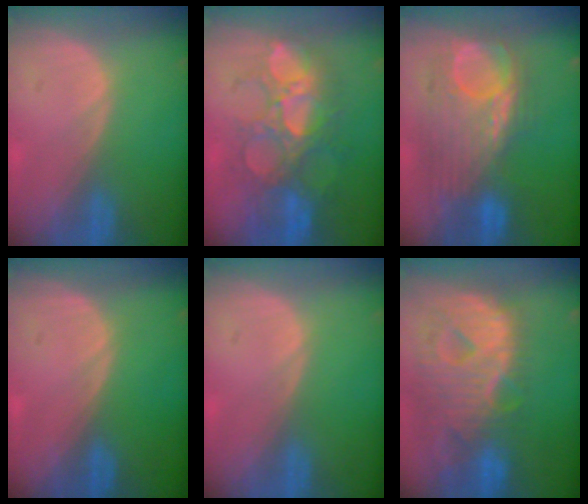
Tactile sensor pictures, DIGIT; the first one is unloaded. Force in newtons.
{"total": 10.3, "press": 9.7, "slide": 3.7}
{"total": 10.4, "press": 9.9, "slide": 3.0}
{"total": 0.0}
{"total": 0.0}
{"total": 12.9, "press": 11.0, "slide": 6.8}